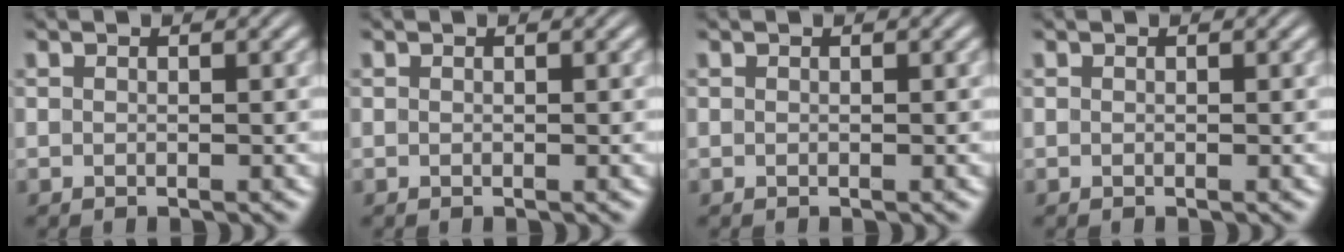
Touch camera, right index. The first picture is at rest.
{"total": 0.0}
{"total": 0.0}
{"total": 0.0}